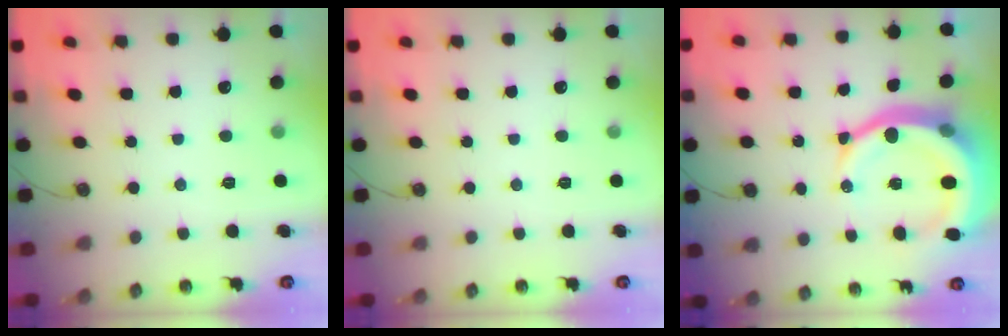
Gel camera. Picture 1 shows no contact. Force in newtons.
{"total": 0.0}
{"total": 16.9, "press": 16.8, "slide": 1.8}